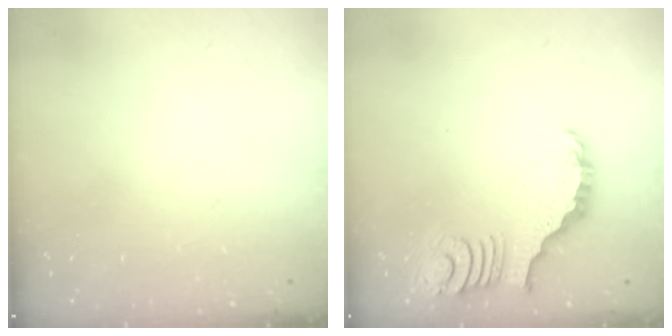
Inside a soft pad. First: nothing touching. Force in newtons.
{"total": 3.6, "press": 3.5, "slide": 0.7}